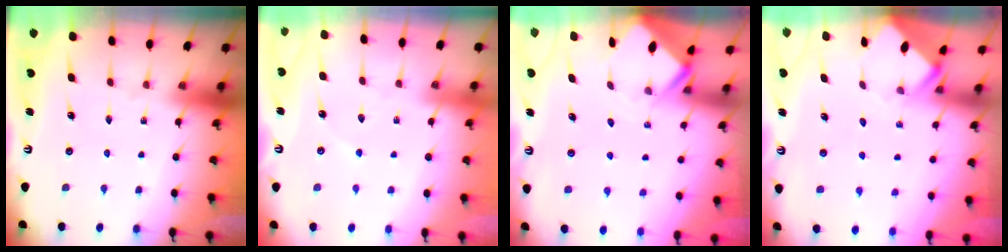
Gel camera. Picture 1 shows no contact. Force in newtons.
{"total": 2.0, "press": 2.0, "slide": 0.2}
{"total": 2.6, "press": 2.6, "slide": 0.2}
{"total": 2.9, "press": 2.9, "slide": 0.1}